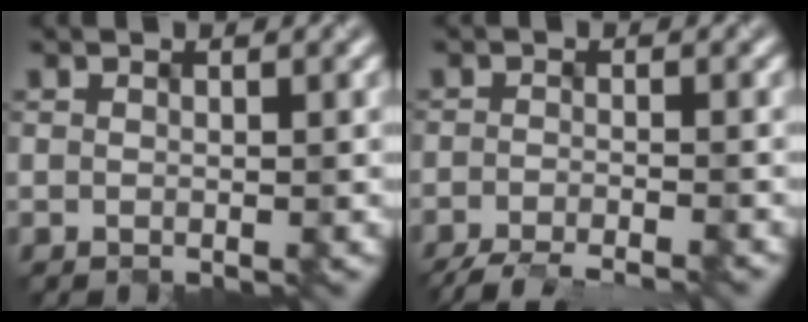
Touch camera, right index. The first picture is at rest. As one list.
[{"total": 5.7, "force": [-4.9, 0.9, 2.7], "torque": [-0.038, -0.022, -0.078]}]